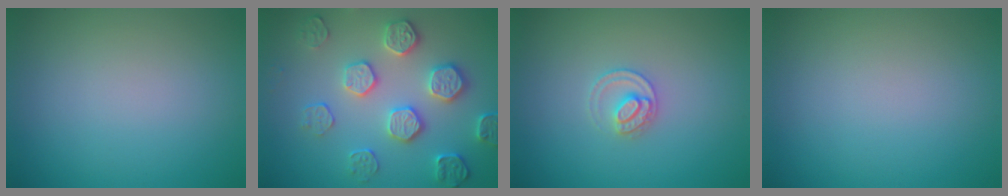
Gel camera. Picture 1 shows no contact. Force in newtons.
{"total": 4.5, "press": 4.2, "slide": 1.7}
{"total": 2.1, "press": 2.1, "slide": 0.2}
{"total": 0.0}